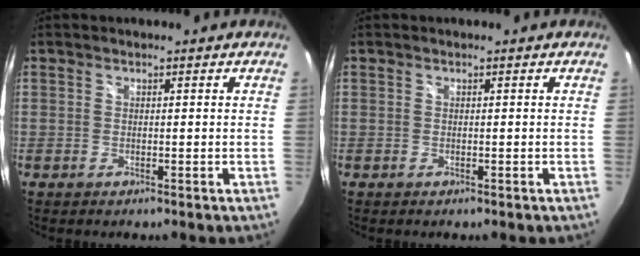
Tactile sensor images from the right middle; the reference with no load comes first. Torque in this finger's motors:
{"motor_torque": [0.00, 0.00, -0.01, 0.01]}